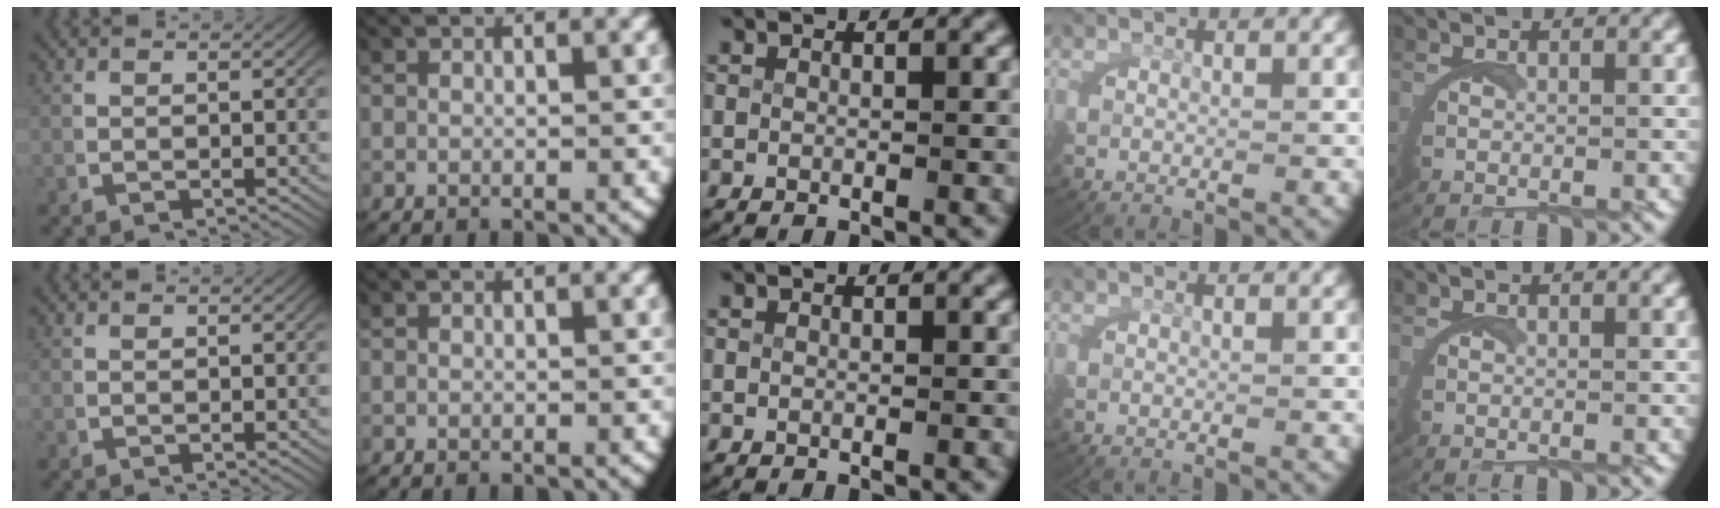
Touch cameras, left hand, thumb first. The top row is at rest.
{}